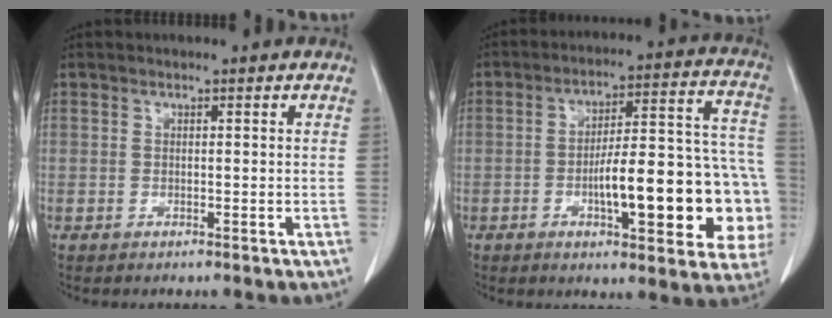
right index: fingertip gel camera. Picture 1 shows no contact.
{"total": 20.7, "force": [-5.1, 5.1, 19.4], "torque": [-0.184, 0.043, -0.056]}